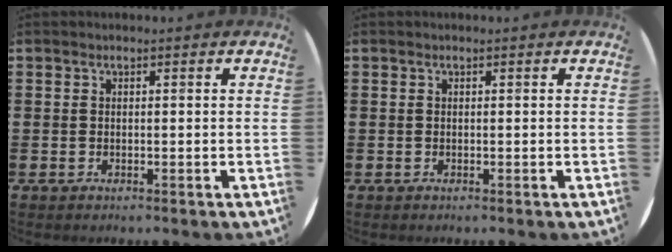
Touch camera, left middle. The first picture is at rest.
{"total": 0.0}